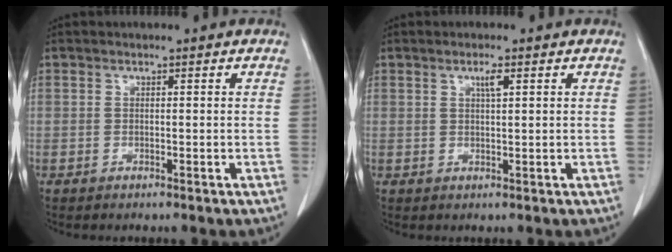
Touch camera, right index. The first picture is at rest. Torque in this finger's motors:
{"motor_torque": [0.14, 0.03, 0.03, 0.01]}